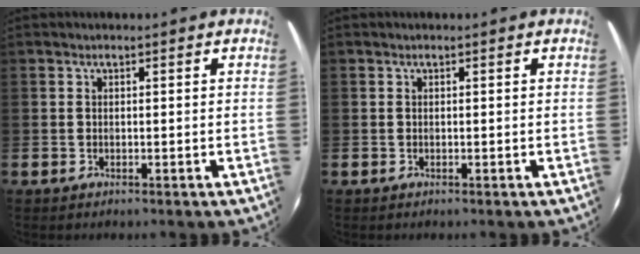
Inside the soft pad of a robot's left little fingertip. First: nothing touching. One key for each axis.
{"total": 0.0}